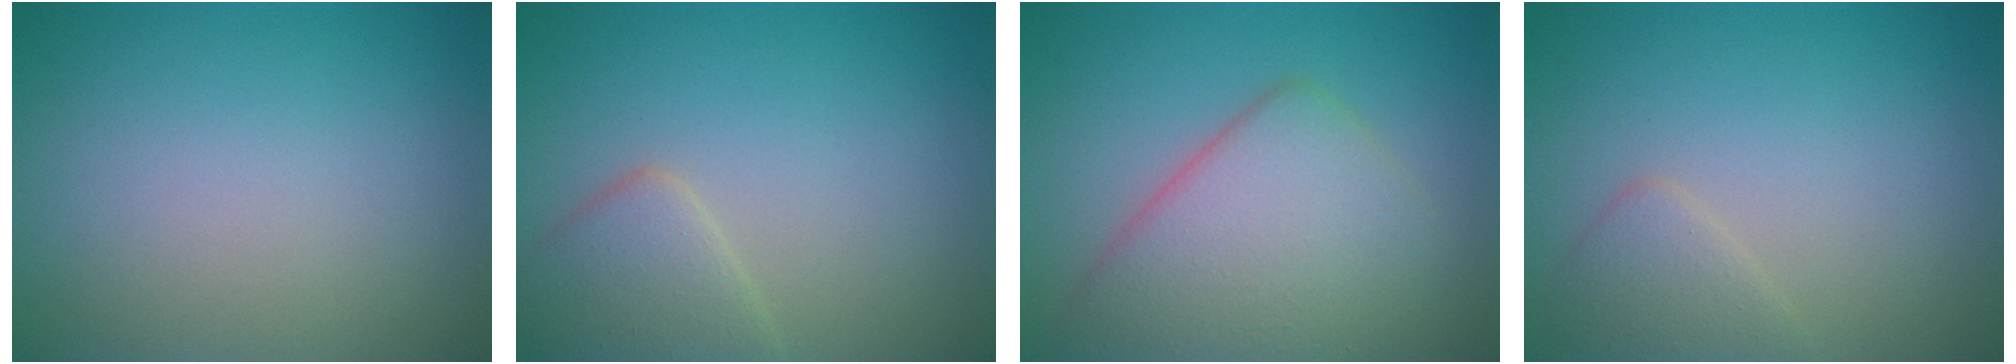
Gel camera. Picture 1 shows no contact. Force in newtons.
{"total": 3.2, "press": 3.1, "slide": 0.2}
{"total": 6.6, "press": 6.6, "slide": 0.5}
{"total": 1.8, "press": 1.8, "slide": 0.0}